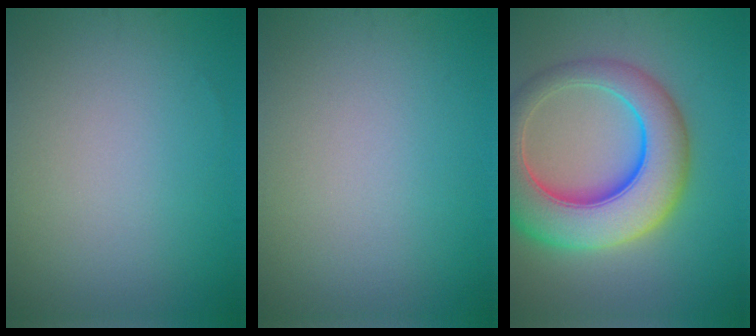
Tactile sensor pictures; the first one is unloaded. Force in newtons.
{"total": 0.0}
{"total": 10.2, "press": 10.2, "slide": 0.2}